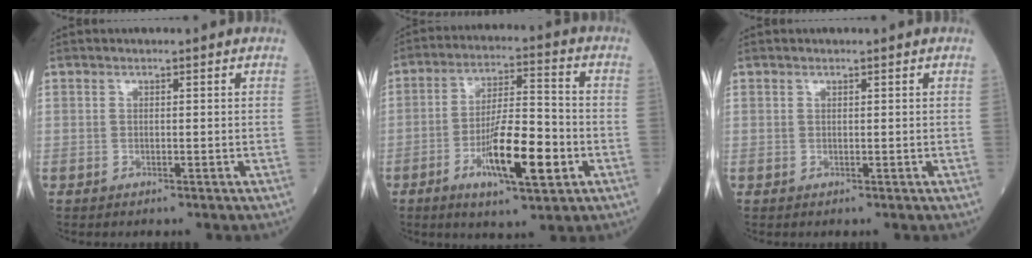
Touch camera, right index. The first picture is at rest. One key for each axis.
{"total": 12.6, "fx": -4.3, "fy": 2.4, "fz": 11.6, "tx": -0.206, "ty": -0.007, "tz": -0.071}
{"total": 0.0}